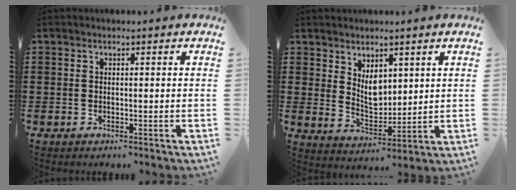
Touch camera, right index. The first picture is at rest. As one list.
[{"total": 5.0, "force": [2.8, 3.0, 2.9], "torque": [-0.058, -0.007, 0.051]}]